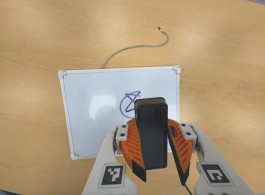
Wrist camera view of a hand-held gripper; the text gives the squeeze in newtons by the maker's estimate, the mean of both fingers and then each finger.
{"total": 12.0, "left": 12.2, "right": 11.7}